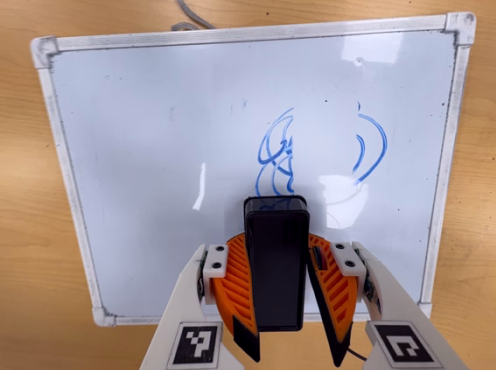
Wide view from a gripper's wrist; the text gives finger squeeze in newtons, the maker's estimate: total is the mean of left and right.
{"total": 9.5, "left": 9.1, "right": 9.9}